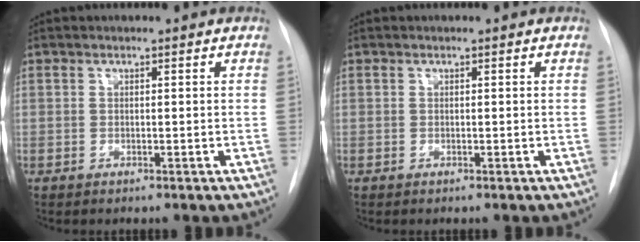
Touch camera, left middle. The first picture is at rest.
{"total": 0.0}